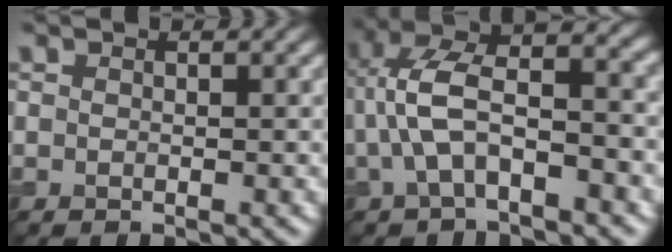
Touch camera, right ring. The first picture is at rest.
{"total": 7.6, "force": [-0.9, 3.1, 6.8], "torque": [-0.143, 0.024, -0.021]}